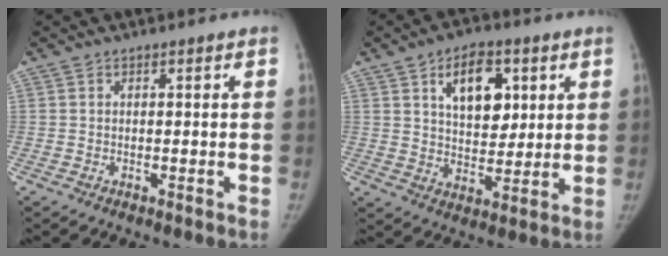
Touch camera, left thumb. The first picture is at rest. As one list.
[{"total": 11.8, "force": [4.6, 7.1, 8.2], "torque": [-0.086, -0.019, 0.075]}]